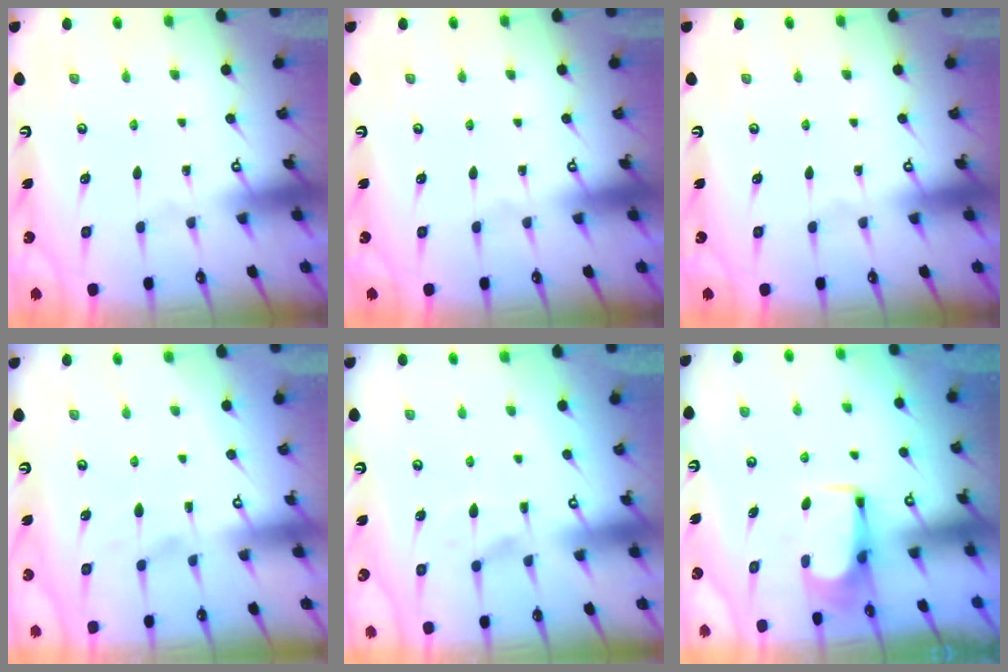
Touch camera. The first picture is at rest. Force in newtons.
{"total": 0.0}
{"total": 0.0}
{"total": 1.8, "press": 1.4, "slide": 1.1}
{"total": 1.2, "press": 0.0, "slide": 1.2}
{"total": 3.9, "press": 3.9, "slide": 0.6}